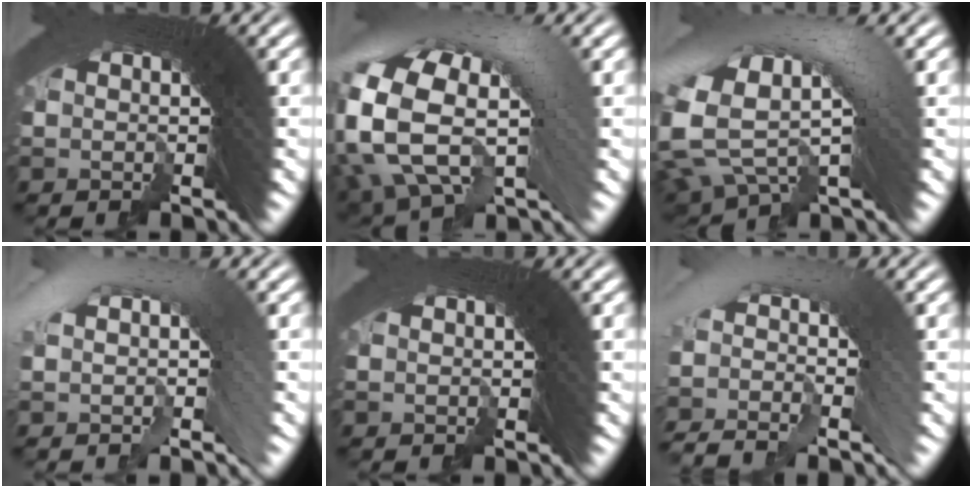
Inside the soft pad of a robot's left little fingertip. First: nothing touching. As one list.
[{"total": 10.1, "force": [0.5, 6.9, 7.4], "torque": [-0.153, -0.008, 0.014]}, {"total": 6.7, "force": [0.8, 4.3, 5.0], "torque": [-0.105, 0.001, 0.017]}, {"total": 2.6, "force": [0.1, 1.0, 2.4], "torque": [-0.029, 0.032, -0.004]}, {"total": 0.0}, {"total": 2.8, "force": [-1.3, 1.0, 2.3], "torque": [-0.015, 0.022, -0.032]}]